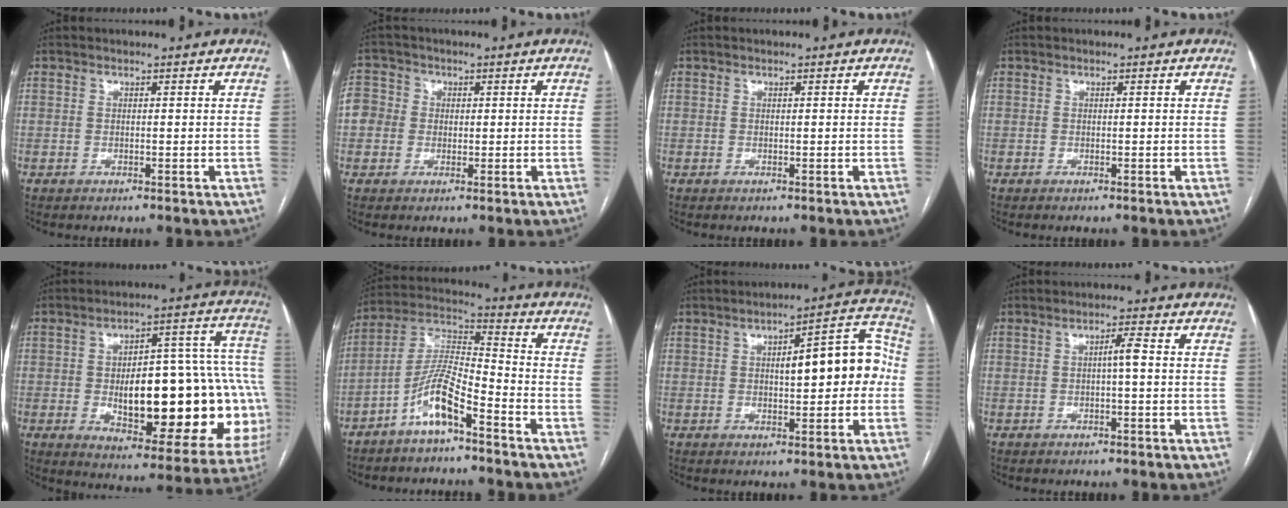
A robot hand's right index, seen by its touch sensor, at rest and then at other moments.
{"total": 5.7, "force": [0.1, 5.5, 1.2], "torque": [-0.030, 0.021, -0.002]}
{"total": 0.0}
{"total": 0.0}
{"total": 28.3, "force": [-3.4, 9.3, 26.5], "torque": [-0.284, 0.037, -0.021]}
{"total": 9.5, "force": [-5.7, 1.9, 7.3], "torque": [-0.165, 0.009, -0.114]}
{"total": 11.4, "force": [0.6, 3.6, 10.8], "torque": [-0.136, 0.044, 0.010]}
{"total": 2.2, "force": [0.0, 0.2, 2.2], "torque": [-0.035, 0.005, 0.000]}